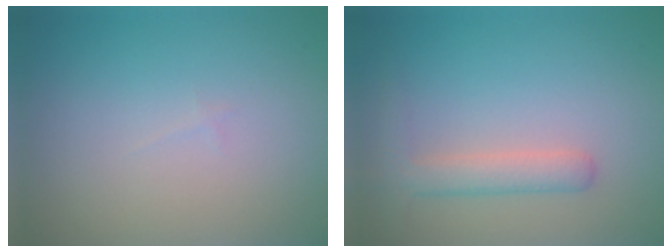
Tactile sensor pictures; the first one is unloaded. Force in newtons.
{"total": 2.8, "press": 2.8, "slide": 0.2}